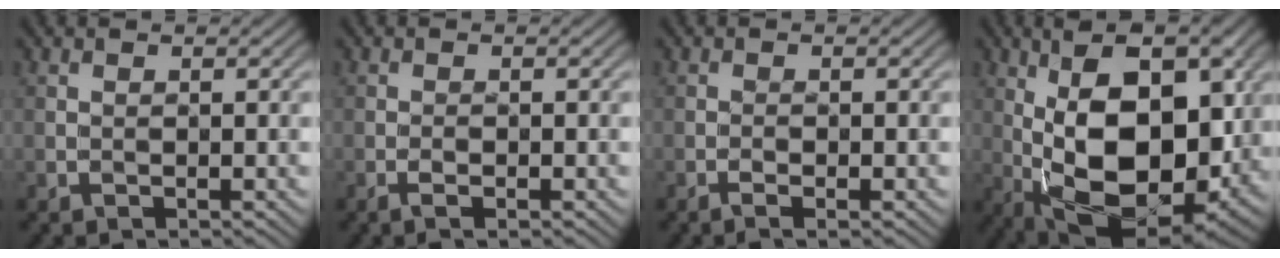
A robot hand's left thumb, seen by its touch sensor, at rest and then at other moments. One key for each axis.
{"total": 1.2, "fx": -0.8, "fy": 0.1, "fz": 1.0, "tx": -0.021, "ty": -0.001, "tz": -0.013}
{"total": 1.3, "fx": -0.9, "fy": 0.0, "fz": 1.0, "tx": -0.022, "ty": -0.001, "tz": -0.015}
{"total": 16.6, "fx": 1.8, "fy": 8.7, "fz": 14.0, "tx": -0.225, "ty": -0.001, "tz": 0.022}